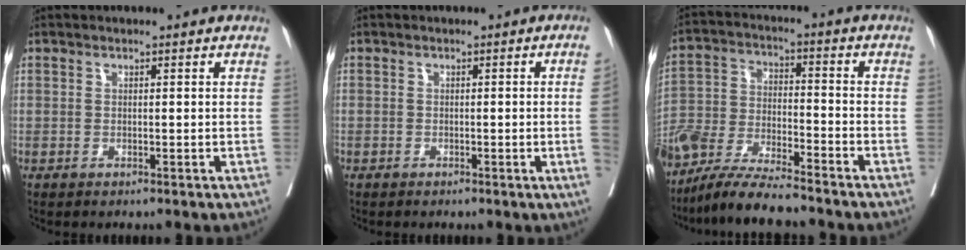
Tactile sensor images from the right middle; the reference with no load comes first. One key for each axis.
{"total": 2.4, "fx": -0.4, "fy": -0.8, "fz": 2.2, "tx": -0.025, "ty": -0.003, "tz": -0.005}
{"total": 12.7, "fx": -11.1, "fy": 1.3, "fz": 5.9, "tx": -0.116, "ty": -0.015, "tz": -0.207}